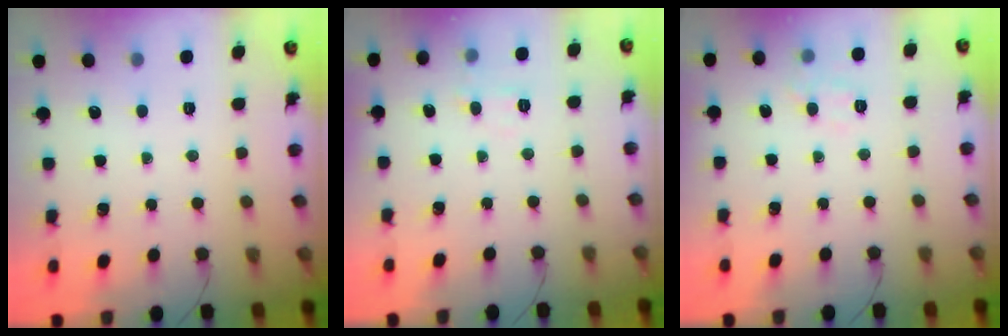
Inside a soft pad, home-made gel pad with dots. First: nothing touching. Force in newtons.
{"total": 5.0, "press": 4.8, "slide": 1.5}
{"total": 7.4, "press": 7.3, "slide": 1.2}